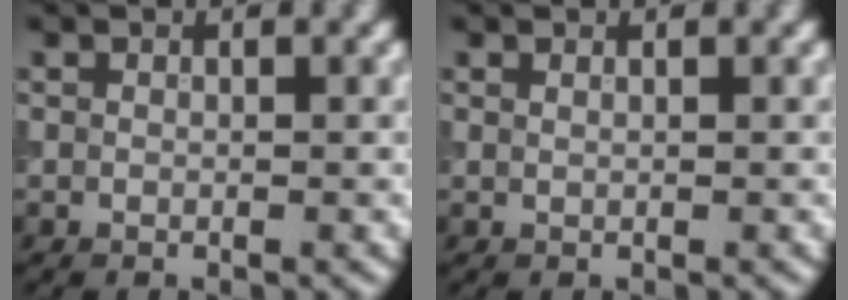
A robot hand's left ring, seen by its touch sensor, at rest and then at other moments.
{"total": 0.6, "force": [0.5, 0.2, 0.3], "torque": [-0.004, -0.002, 0.005]}